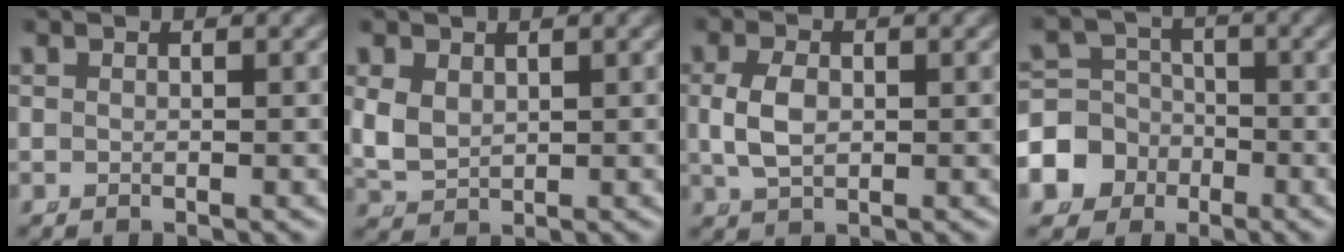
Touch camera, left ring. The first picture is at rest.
{"total": 4.6, "force": [0.4, 4.2, 1.9], "torque": [-0.076, -0.021, 0.021]}
{"total": 3.2, "force": [0.0, 2.2, 2.3], "torque": [-0.062, -0.009, 0.012]}
{"total": 8.6, "force": [-2.7, 7.8, 2.4], "torque": [-0.067, -0.037, -0.043]}